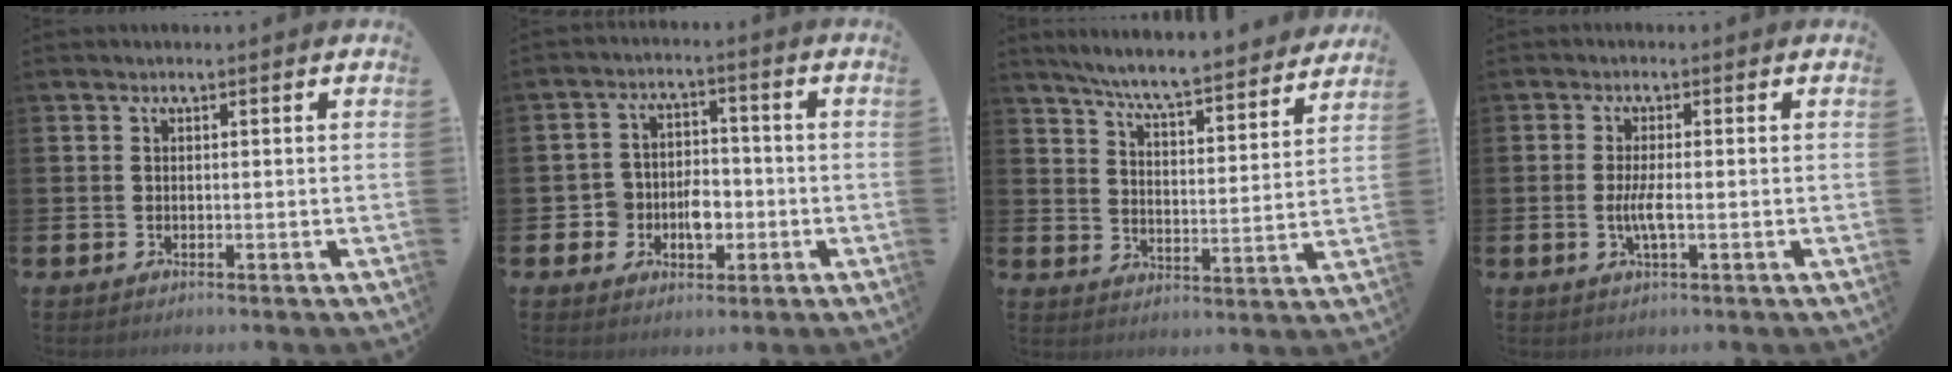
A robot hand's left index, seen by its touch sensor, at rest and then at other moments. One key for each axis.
{"total": 4.9, "fx": -1.6, "fy": 4.2, "fz": 2.0, "tx": -0.047, "ty": 0.013, "tz": -0.033}
{"total": 7.0, "fx": 6.7, "fy": -0.1, "fz": 2.1, "tx": -0.065, "ty": -0.052, "tz": 0.113}
{"total": 2.8, "fx": -0.5, "fy": 0.5, "fz": 2.7, "tx": -0.056, "ty": 0.002, "tz": -0.008}